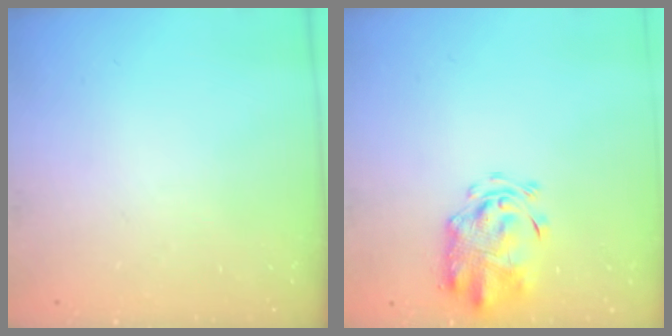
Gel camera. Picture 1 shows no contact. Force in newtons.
{"total": 4.0, "press": 3.7, "slide": 1.3}